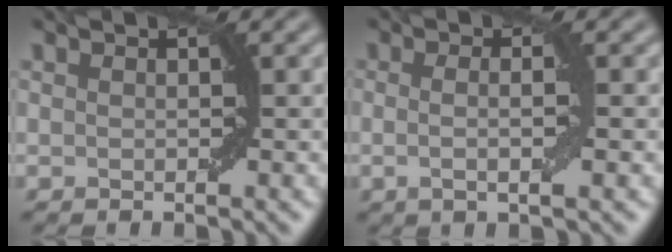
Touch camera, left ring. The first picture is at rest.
{"total": 2.8, "force": [-0.1, 0.6, 2.8], "torque": [-0.045, -0.001, -0.009]}